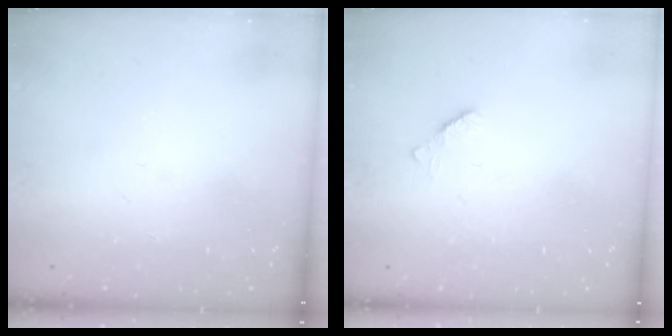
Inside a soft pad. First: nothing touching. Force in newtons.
{"total": 2.2, "press": 2.2, "slide": 0.3}